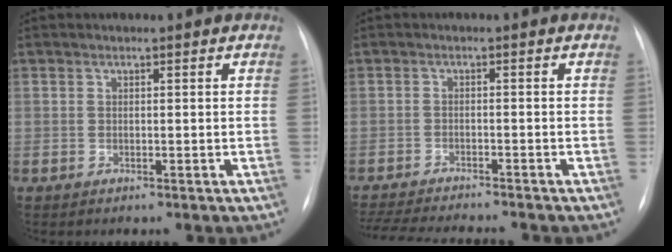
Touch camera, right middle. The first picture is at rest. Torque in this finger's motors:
{"motor_torque": [0.09, -0.09, 0.02, 0.03]}